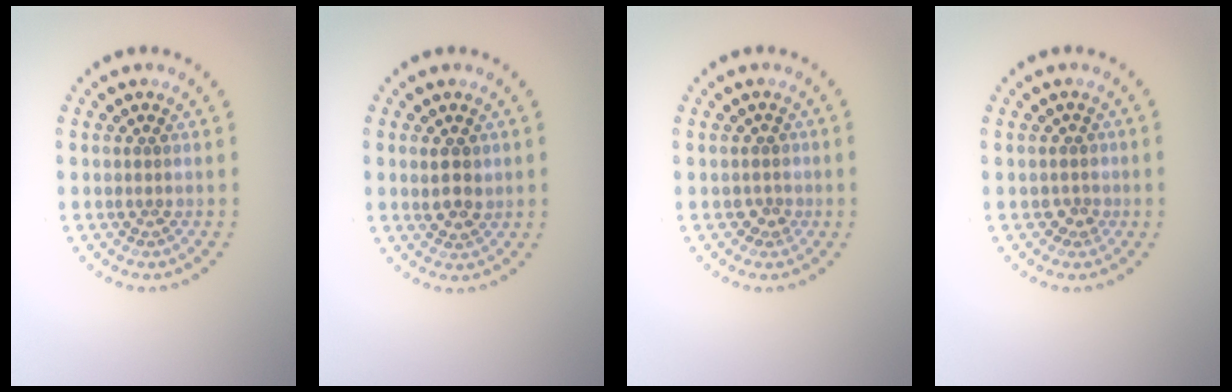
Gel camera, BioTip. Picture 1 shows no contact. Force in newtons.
{"total": 2.4, "press": 2.3, "slide": 0.6}
{"total": 1.4, "press": 1.1, "slide": 0.8}
{"total": 1.4, "press": 1.1, "slide": 0.8}